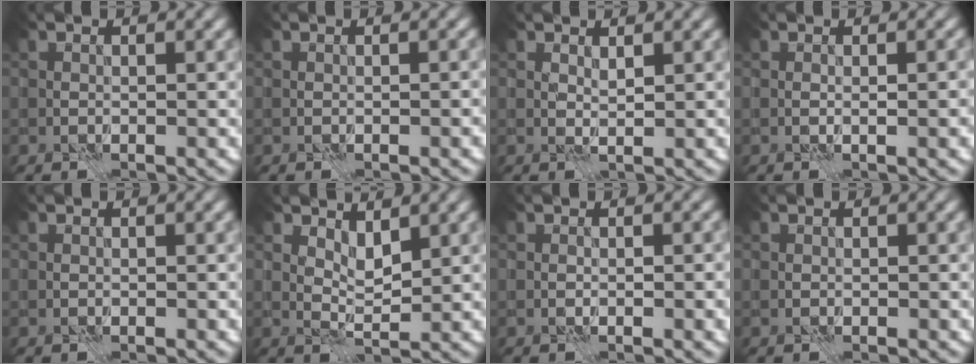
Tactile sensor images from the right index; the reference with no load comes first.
{"total": 0.7, "force": [-0.4, 0.1, 0.5], "torque": [-0.008, 0.002, -0.006]}
{"total": 0.7, "force": [0.6, 0.1, 0.5], "torque": [-0.013, -0.004, 0.011]}
{"total": 1.7, "force": [-0.3, 0.3, 1.7], "torque": [-0.028, 0.001, -0.005]}
{"total": 0.0}
{"total": 2.2, "force": [1.5, 0.7, 1.4], "torque": [-0.030, -0.008, 0.029]}
{"total": 1.4, "force": [-0.4, 0.5, 1.3], "torque": [-0.021, 0.002, -0.006]}
{"total": 0.0}